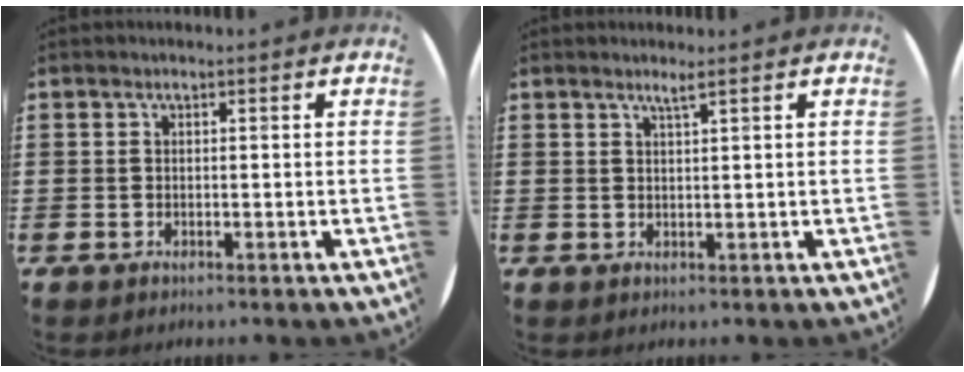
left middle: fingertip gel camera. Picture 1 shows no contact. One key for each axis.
{"total": 1.4, "fx": 1.1, "fy": -0.3, "fz": 0.9, "tx": -0.016, "ty": -0.001, "tz": 0.019}